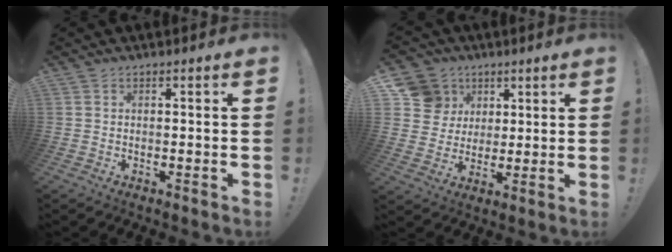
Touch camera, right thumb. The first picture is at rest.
{"total": 11.5, "force": [4.3, 10.3, 2.7], "torque": [-0.035, -0.014, 0.091]}